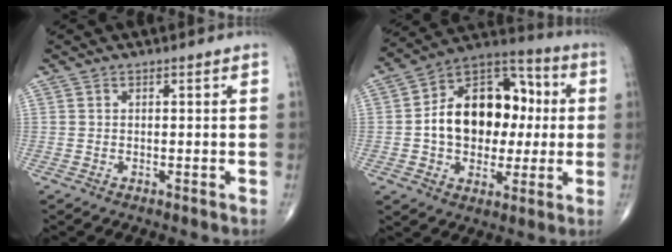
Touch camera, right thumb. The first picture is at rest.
{"total": 19.8, "force": [0.8, 13.7, 14.3], "torque": [-0.173, 0.034, 0.010]}